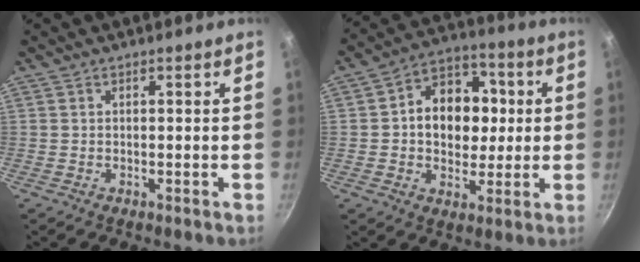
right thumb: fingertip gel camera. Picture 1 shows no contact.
{"total": 14.7, "force": [1.3, 11.2, 9.4], "torque": [-0.101, 0.019, 0.009]}